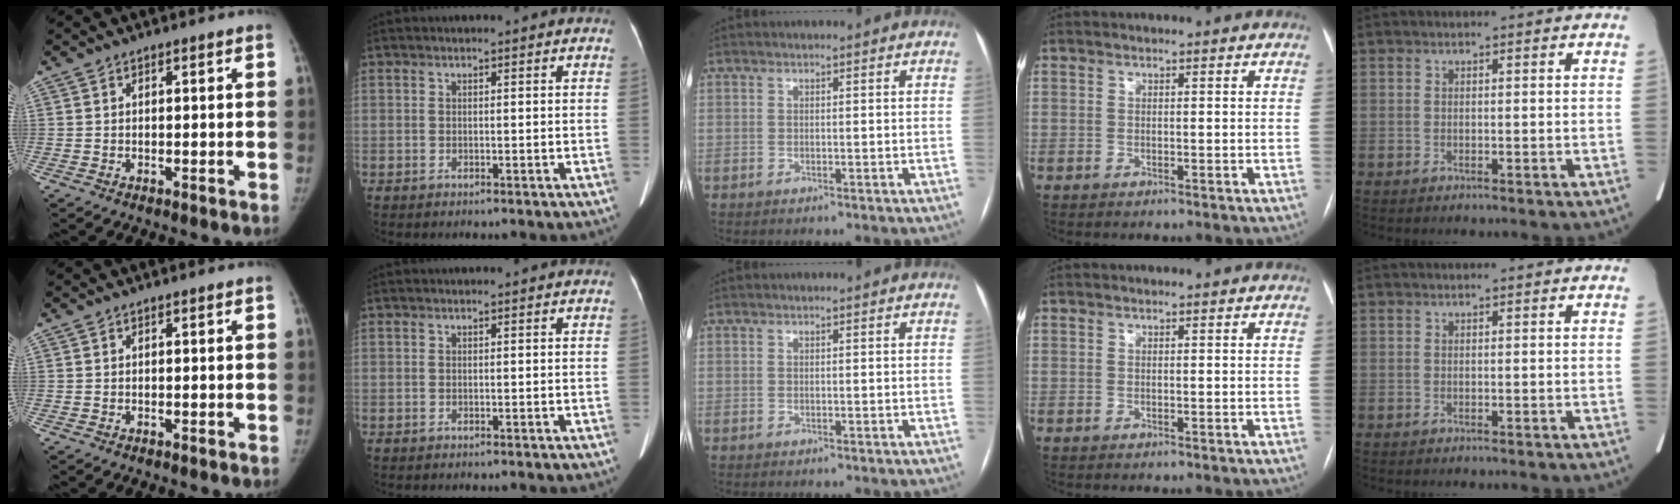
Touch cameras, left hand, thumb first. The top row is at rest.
{}